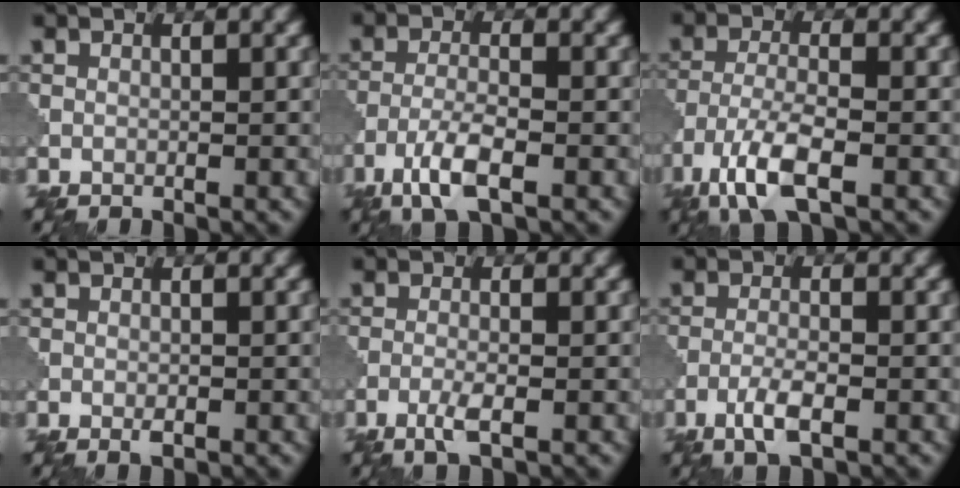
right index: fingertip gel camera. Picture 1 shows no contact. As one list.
[{"total": 4.4, "force": [-2.5, 1.1, 3.4], "torque": [-0.072, 0.000, -0.054]}, {"total": 6.1, "force": [-3.5, 1.7, 4.7], "torque": [-0.100, -0.005, -0.075]}, {"total": 0.8, "force": [-0.4, 0.3, 0.6], "torque": [-0.012, 0.000, -0.006]}, {"total": 2.1, "force": [-1.0, 0.3, 1.8], "torque": [-0.039, 0.001, -0.026]}, {"total": 2.9, "force": [-1.5, 0.7, 2.4], "torque": [-0.051, 0.003, -0.035]}]